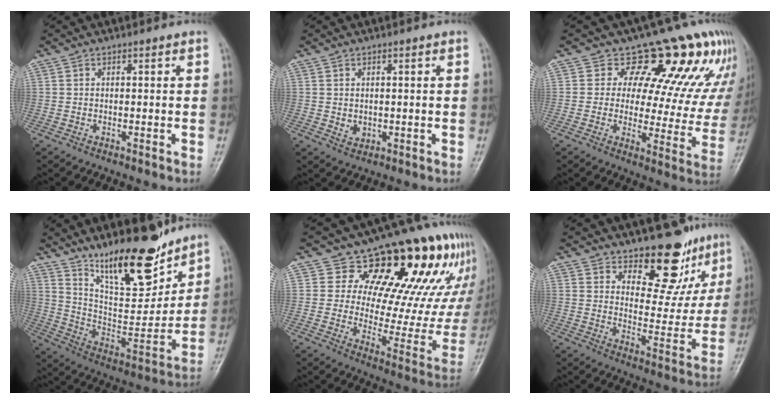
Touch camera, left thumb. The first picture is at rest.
{"total": 2.0, "force": [0.0, 1.7, 1.1], "torque": [-0.014, -0.002, 0.008]}
{"total": 16.4, "force": [11.0, 8.0, 9.2], "torque": [-0.055, -0.062, 0.122]}
{"total": 18.3, "force": [13.6, 5.8, 10.8], "torque": [-0.130, -0.090, 0.239]}
{"total": 24.9, "force": [14.0, 13.3, 15.7], "torque": [-0.149, -0.043, 0.207]}
{"total": 12.5, "force": [9.5, 5.9, 5.6], "torque": [-0.024, -0.074, 0.140]}